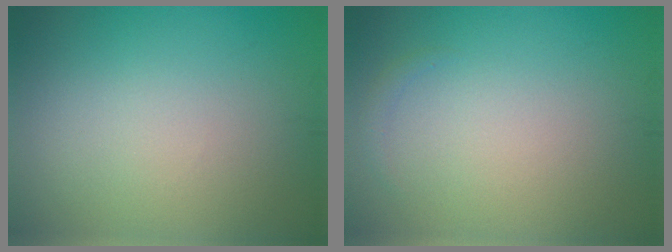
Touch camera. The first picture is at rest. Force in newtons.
{"total": 0.5, "press": 0.5, "slide": 0.1}